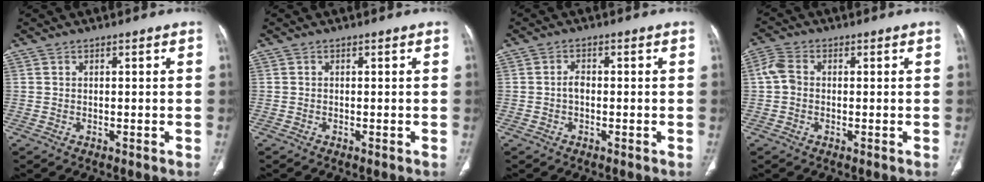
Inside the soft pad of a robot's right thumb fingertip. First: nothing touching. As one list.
[{"total": 0.0}, {"total": 1.5, "force": [-0.3, 0.9, 1.1], "torque": [-0.016, 0.004, -0.008]}, {"total": 3.8, "force": [0.0, 2.9, 2.5], "torque": [-0.059, 0.013, -0.007]}]